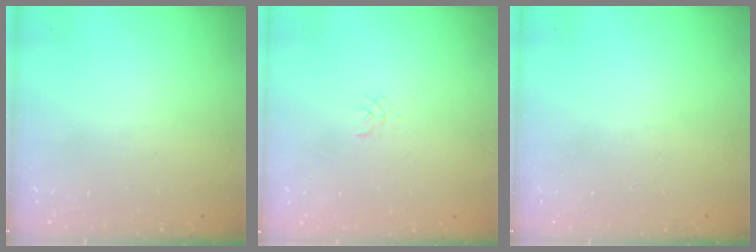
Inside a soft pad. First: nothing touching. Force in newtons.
{"total": 1.1, "press": 1.1, "slide": 0.1}
{"total": 0.0}